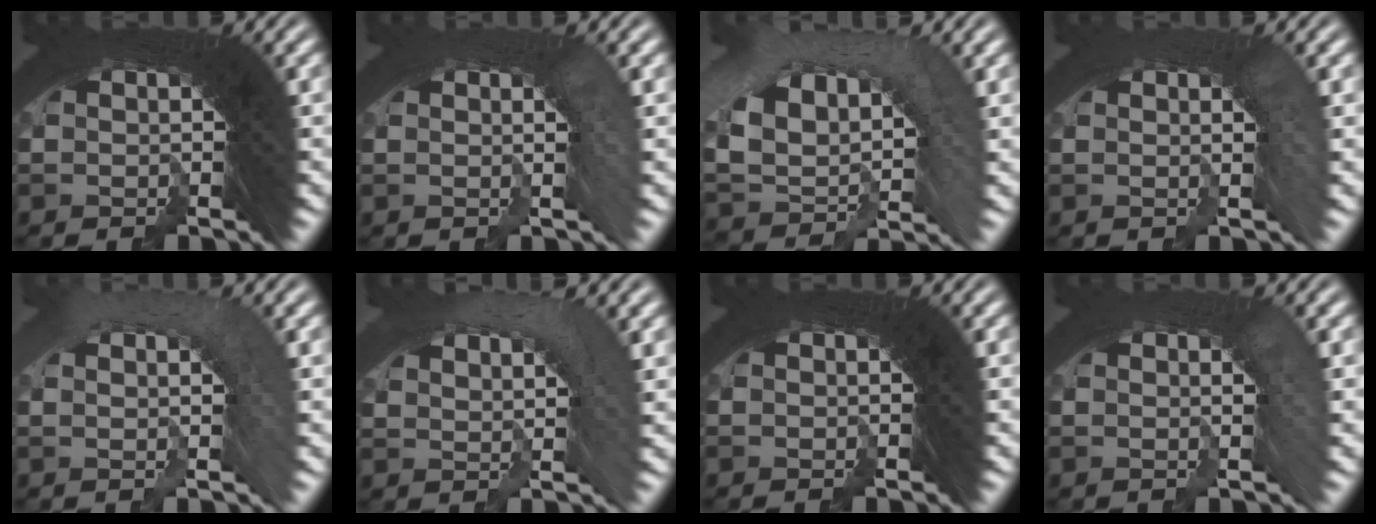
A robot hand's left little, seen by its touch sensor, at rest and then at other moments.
{"total": 1.1, "force": [-1.0, -0.3, 0.0], "torque": [0.004, -0.002, -0.014]}
{"total": 5.7, "force": [-2.9, 4.5, 2.0], "torque": [-0.067, -0.020, -0.037]}
{"total": 1.4, "force": [-1.3, -0.4, -0.3], "torque": [0.007, -0.005, -0.016]}
{"total": 2.6, "force": [-2.5, 0.7, -0.5], "torque": [0.015, 0.001, -0.040]}
{"total": 3.2, "force": [-0.3, 2.4, 2.1], "torque": [-0.035, 0.005, -0.007]}
{"total": 0.0}
{"total": 0.9, "force": [-0.9, -0.2, 0.2], "torque": [0.002, 0.000, -0.012]}